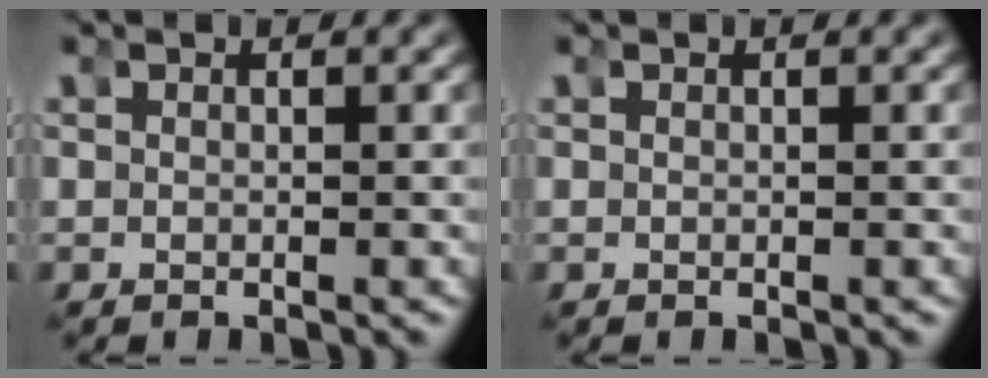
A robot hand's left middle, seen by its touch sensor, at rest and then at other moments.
{"total": 0.0}